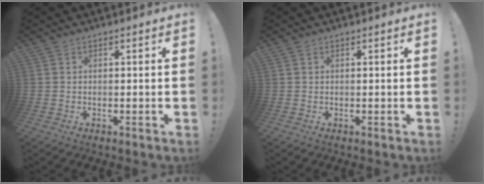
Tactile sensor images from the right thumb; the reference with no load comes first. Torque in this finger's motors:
{"motor_torque": [-0.03, 0.21, -0.31, 0.04, -0.01]}